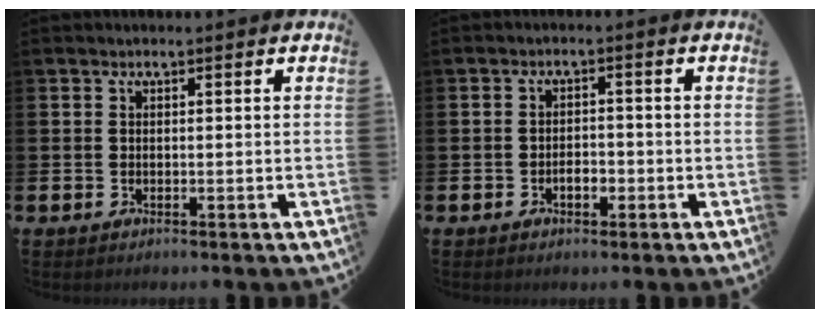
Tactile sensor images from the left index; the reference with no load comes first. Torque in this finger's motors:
{"motor_torque": [0.04, 0.11, 0.00, 0.01]}